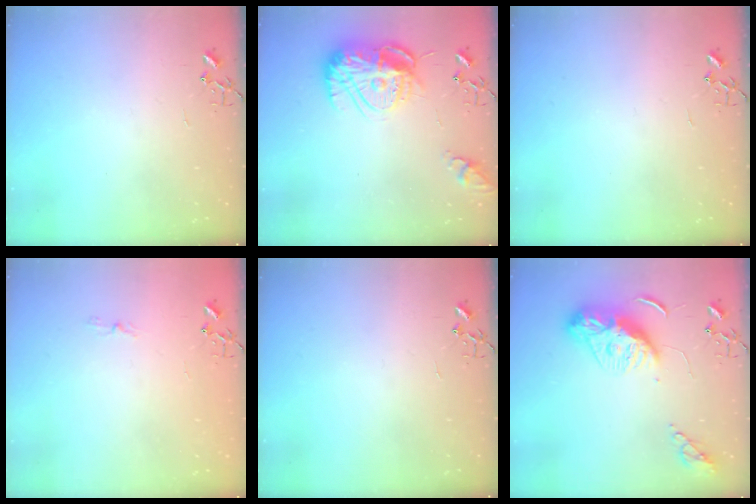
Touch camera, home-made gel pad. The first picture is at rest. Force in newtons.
{"total": 15.2, "press": 15.1, "slide": 1.2}
{"total": 0.0}
{"total": 3.5, "press": 3.5, "slide": 0.3}
{"total": 0.0}
{"total": 11.6, "press": 11.6, "slide": 1.0}